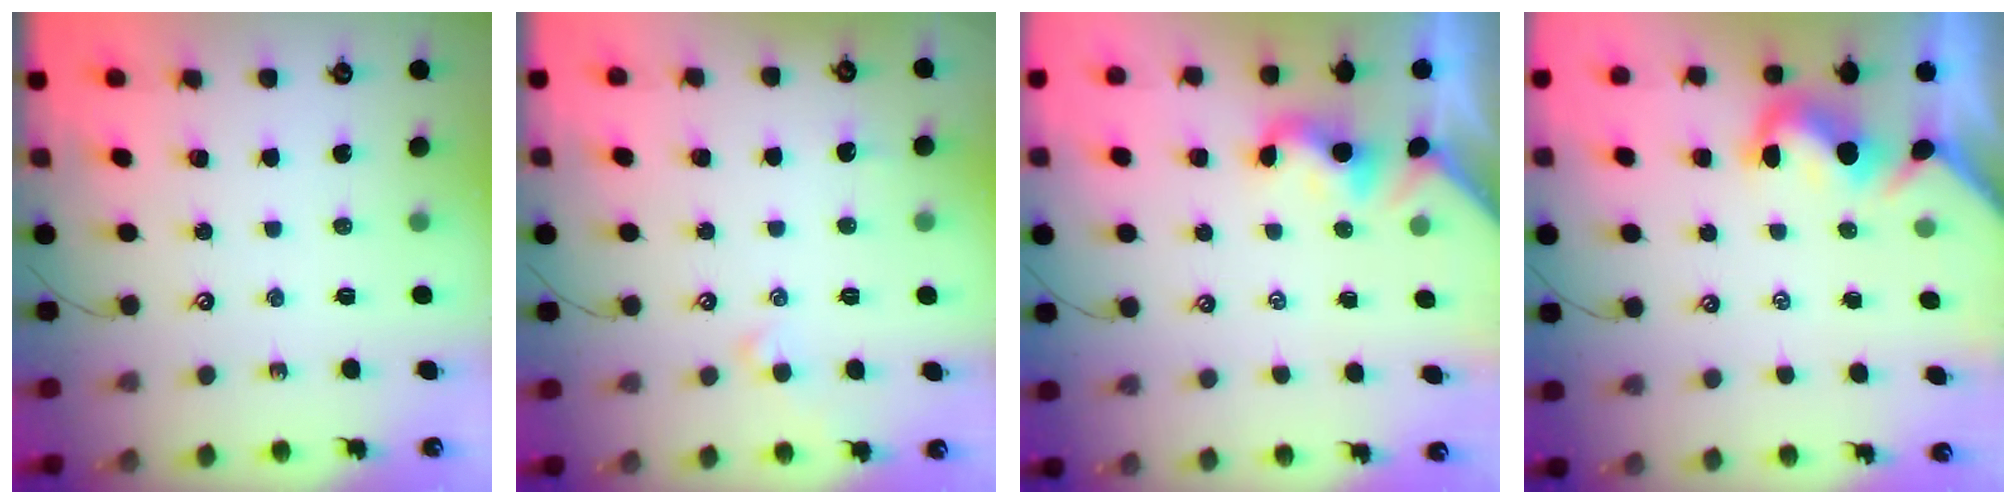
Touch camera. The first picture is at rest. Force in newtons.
{"total": 0.8, "press": 0.7, "slide": 0.5}
{"total": 2.0, "press": 2.0, "slide": 0.5}
{"total": 1.7, "press": 1.6, "slide": 0.6}